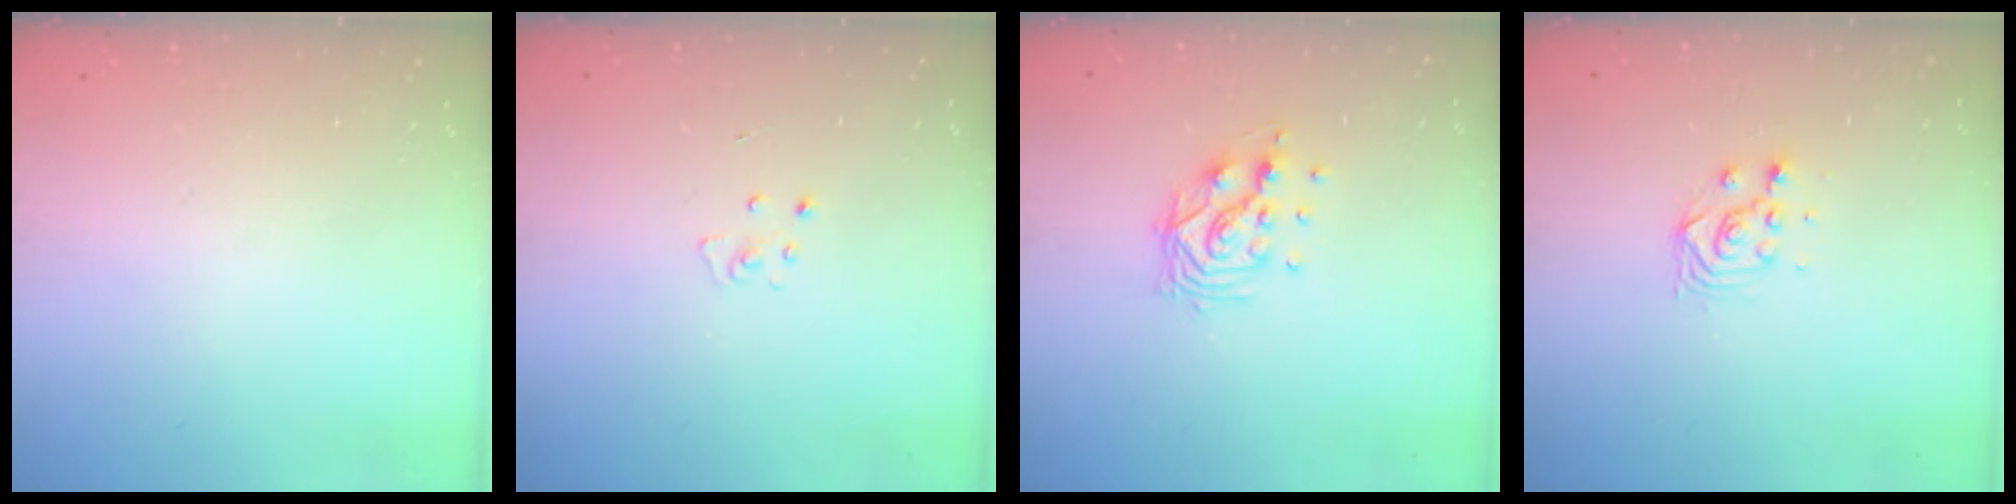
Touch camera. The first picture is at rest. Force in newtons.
{"total": 2.7, "press": 2.7, "slide": 0.3}
{"total": 9.8, "press": 9.8, "slide": 0.7}
{"total": 3.5, "press": 3.5, "slide": 0.0}